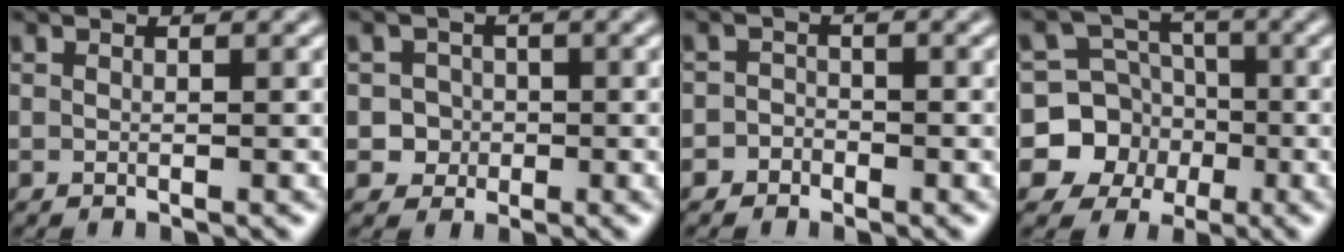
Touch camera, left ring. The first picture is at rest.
{"total": 2.5, "force": [-0.5, 2.4, 0.4], "torque": [0.014, 0.005, -0.014]}
{"total": 1.4, "force": [-0.9, 1.1, 0.0], "torque": [0.021, 0.007, -0.021]}
{"total": 7.8, "force": [-2.6, 7.2, 1.1], "torque": [-0.006, -0.001, -0.067]}